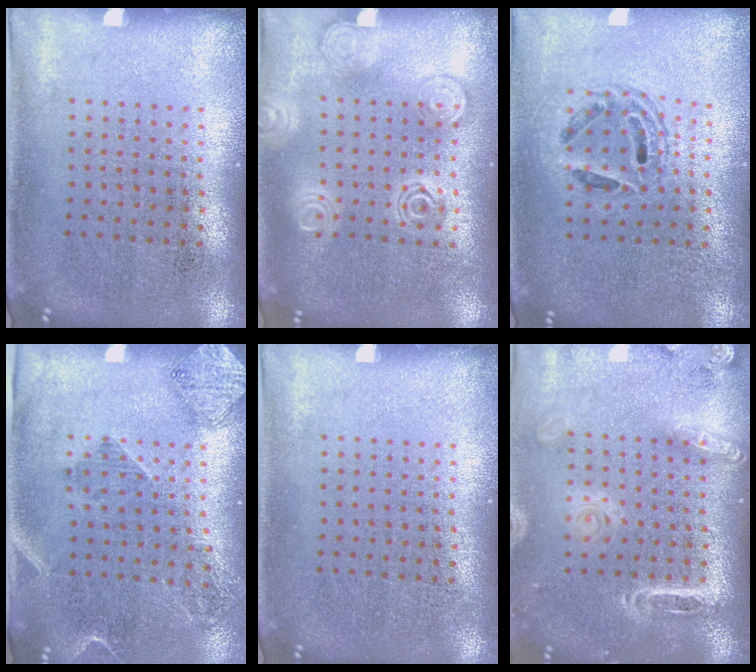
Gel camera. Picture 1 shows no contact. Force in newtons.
{"total": 2.7, "press": 2.7, "slide": 0.4}
{"total": 1.5, "press": 1.3, "slide": 0.7}
{"total": 1.8, "press": 1.5, "slide": 1.1}
{"total": 0.0}
{"total": 2.0, "press": 1.8, "slide": 0.8}